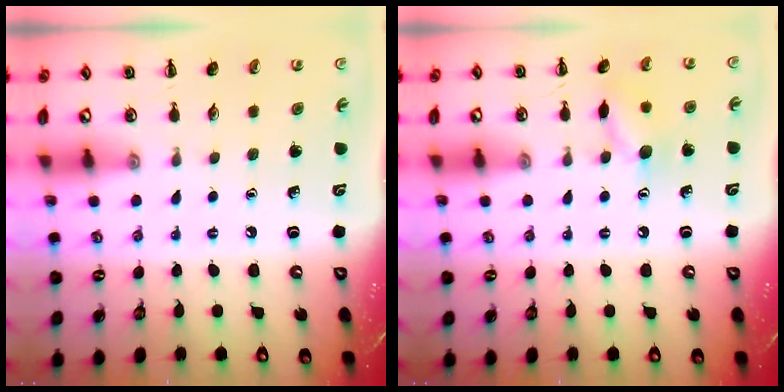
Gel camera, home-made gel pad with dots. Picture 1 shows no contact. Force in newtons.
{"total": 8.3, "press": 8.3, "slide": 0.5}